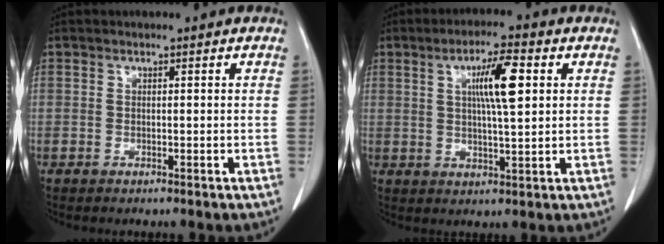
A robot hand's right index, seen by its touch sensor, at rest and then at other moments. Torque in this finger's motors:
{"motor_torque": [0.68, 0.25, 0.23, 0.13]}